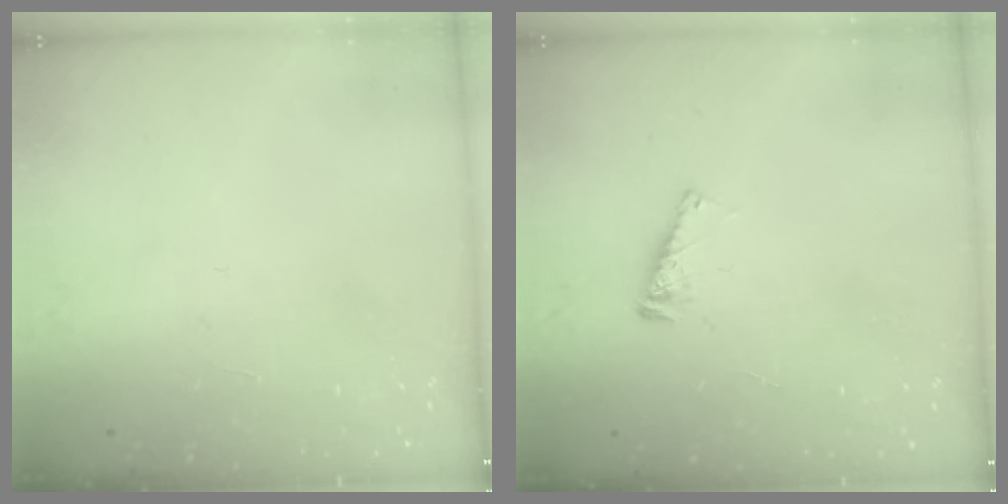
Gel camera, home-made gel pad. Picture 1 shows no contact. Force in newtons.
{"total": 4.2, "press": 4.1, "slide": 0.7}